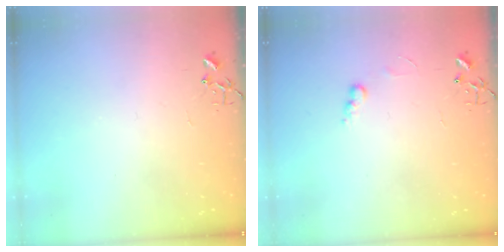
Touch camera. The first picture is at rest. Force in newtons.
{"total": 5.2, "press": 5.1, "slide": 0.6}